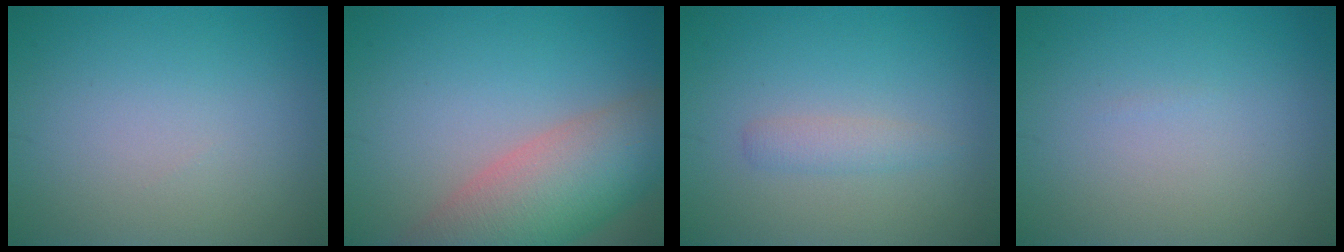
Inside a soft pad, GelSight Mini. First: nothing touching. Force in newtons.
{"total": 8.9, "press": 8.9, "slide": 0.4}
{"total": 1.5, "press": 1.5, "slide": 0.0}
{"total": 0.0}